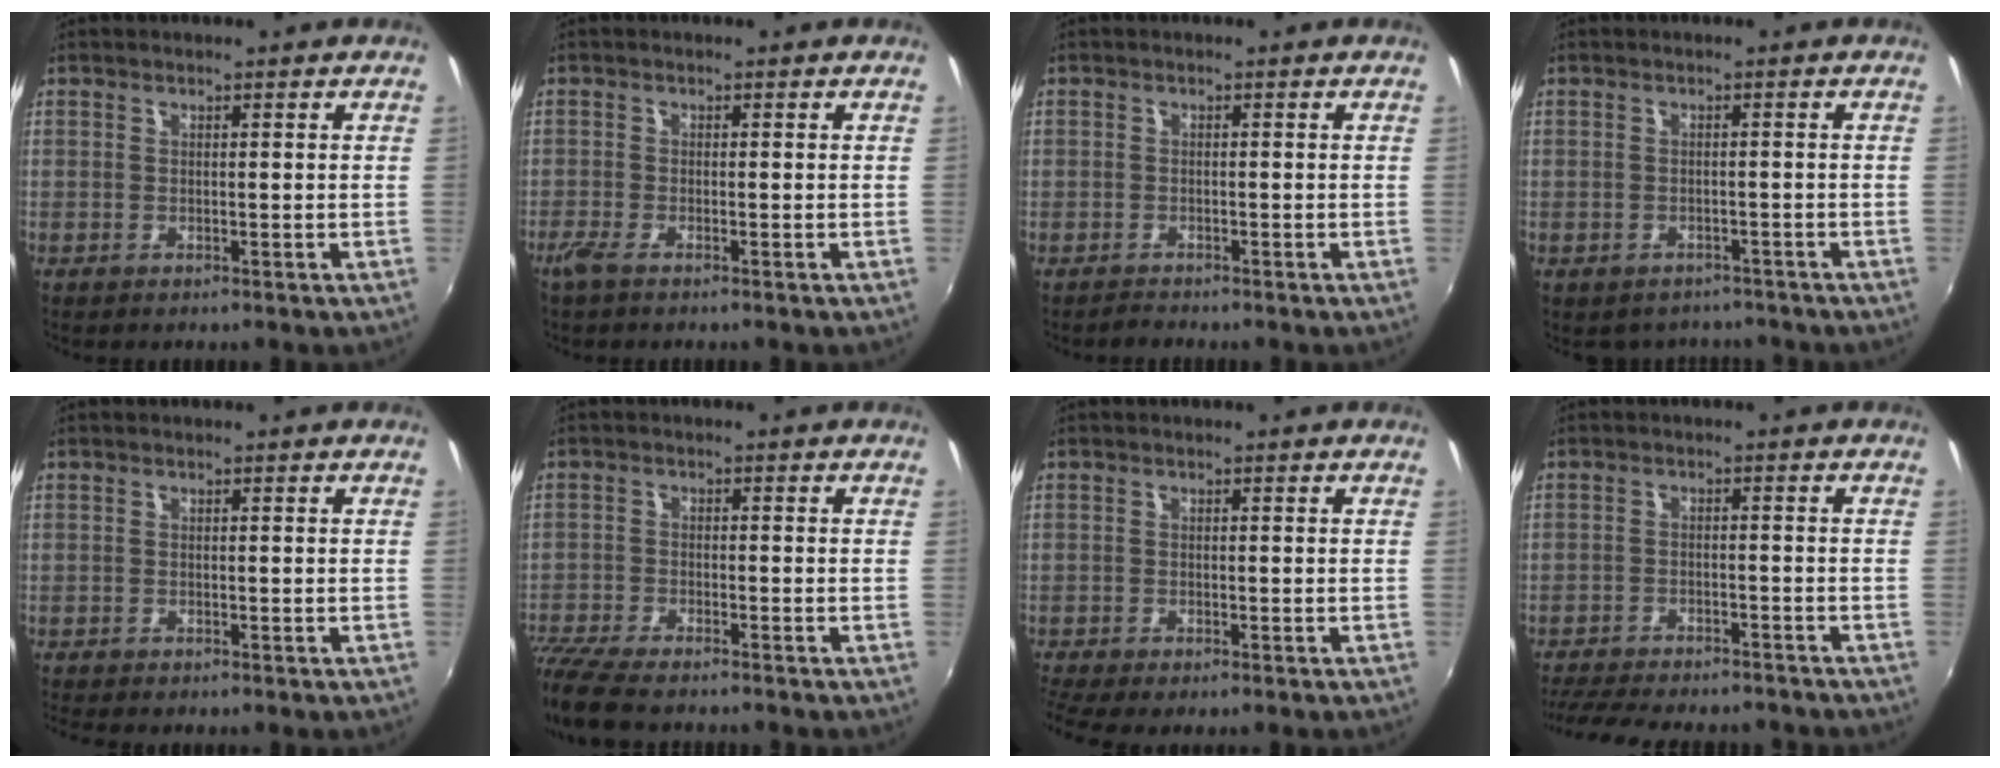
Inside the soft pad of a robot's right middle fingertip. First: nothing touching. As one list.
[{"total": 2.1, "force": [-1.6, 0.3, 1.3], "torque": [-0.031, -0.008, -0.033]}, {"total": 1.4, "force": [-1.3, 0.6, -0.3], "torque": [0.000, 0.005, -0.023]}, {"total": 4.5, "force": [-3.9, 2.3, 0.8], "torque": [-0.021, -0.011, -0.048]}, {"total": 2.3, "force": [-1.9, 0.5, 1.3], "torque": [-0.024, -0.014, -0.028]}, {"total": 9.3, "force": [-8.1, 1.5, 4.2], "torque": [-0.115, -0.035, -0.151]}, {"total": 5.0, "force": [-3.8, 1.0, 3.1], "torque": [-0.075, -0.029, -0.066]}, {"total": 14.9, "force": [-13.0, 3.7, 6.4], "torque": [-0.140, -0.026, -0.188]}]